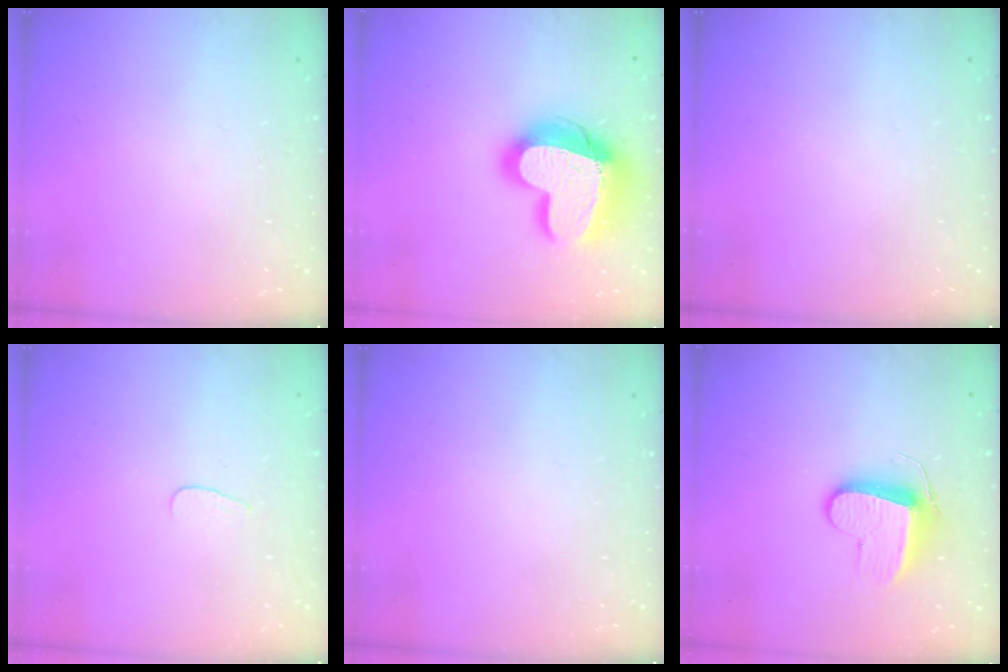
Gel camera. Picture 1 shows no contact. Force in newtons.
{"total": 21.0, "press": 20.9, "slide": 1.9}
{"total": 0.0}
{"total": 2.8, "press": 2.8, "slide": 0.3}
{"total": 0.0}
{"total": 9.6, "press": 9.6, "slide": 0.2}